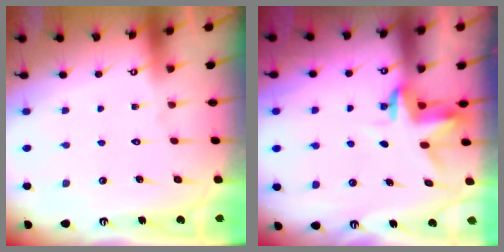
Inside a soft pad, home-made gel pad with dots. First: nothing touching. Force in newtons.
{"total": 3.5, "press": 3.5, "slide": 0.2}